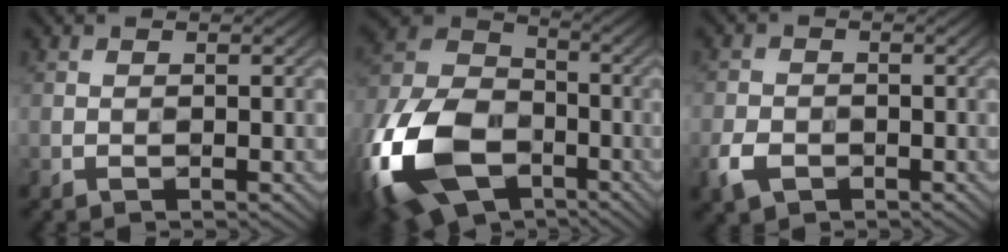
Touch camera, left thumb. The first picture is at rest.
{"total": 19.9, "force": [-7.9, 13.2, 12.7], "torque": [-0.332, -0.047, -0.145]}
{"total": 4.0, "force": [-1.9, 2.8, 2.1], "torque": [-0.052, -0.010, -0.041]}